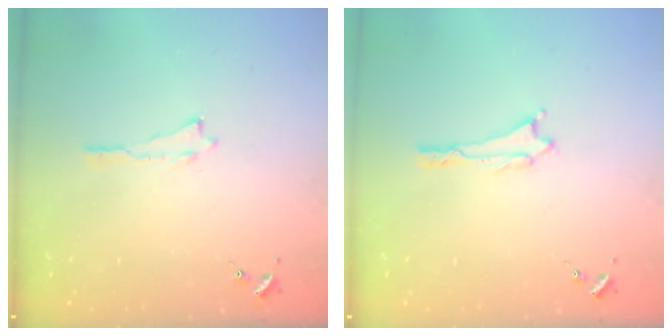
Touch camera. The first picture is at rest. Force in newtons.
{"total": 0.0}